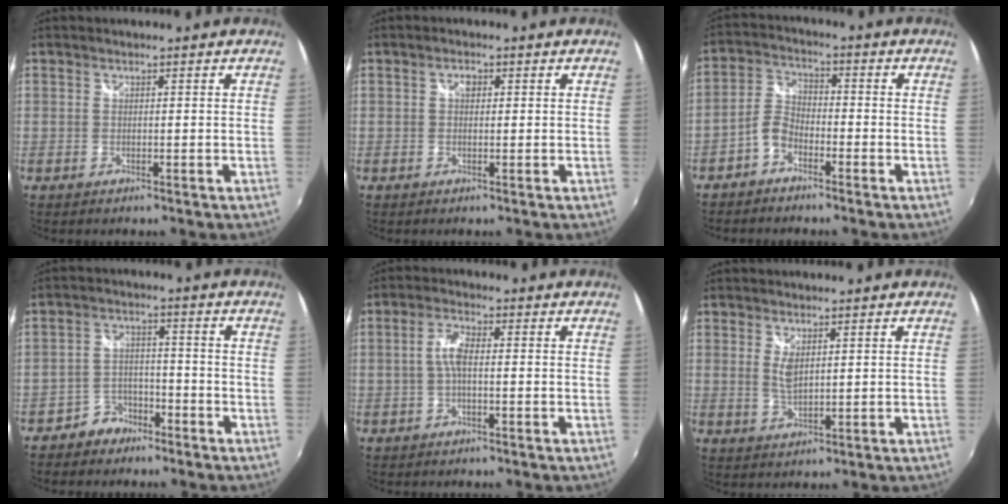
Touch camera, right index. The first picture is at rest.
{"total": 1.6, "force": [0.4, 1.1, 1.1], "torque": [-0.017, 0.005, 0.004]}
{"total": 4.6, "force": [-3.1, 2.6, 2.3], "torque": [-0.056, 0.015, -0.064]}
{"total": 5.4, "force": [-4.0, 3.6, 0.6], "torque": [-0.020, 0.020, -0.068]}
{"total": 3.7, "force": [-0.3, 1.2, 3.5], "torque": [-0.073, 0.008, -0.006]}
{"total": 3.3, "force": [1.0, 1.4, 2.8], "torque": [-0.049, -0.006, 0.019]}